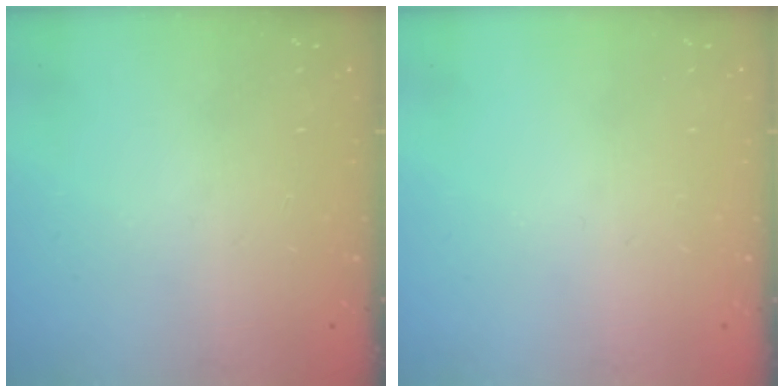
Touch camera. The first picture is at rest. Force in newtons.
{"total": 0.0}